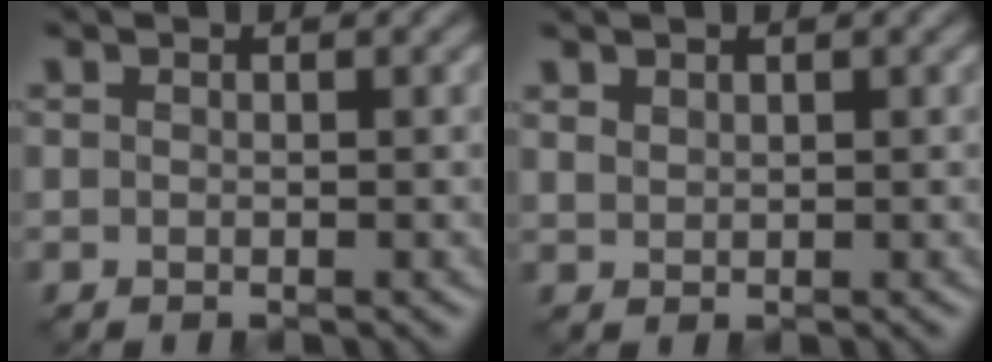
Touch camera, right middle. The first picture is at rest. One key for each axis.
{"total": 1.1, "fx": 0.9, "fy": 0.5, "fz": 0.3, "tx": -0.011, "ty": 0.000, "tz": 0.022}